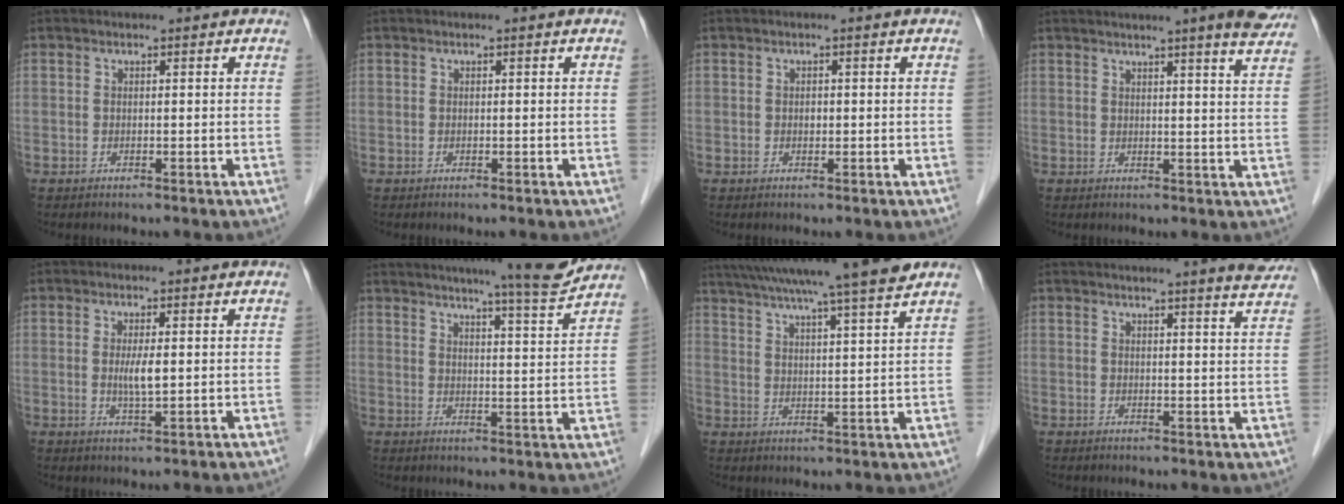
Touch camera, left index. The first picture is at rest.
{"total": 0.0}
{"total": 0.7, "force": [0.0, 0.5, 0.5], "torque": [-0.011, 0.001, 0.000]}
{"total": 10.0, "force": [8.2, -0.2, 5.7], "torque": [-0.067, -0.005, 0.078]}
{"total": 3.1, "force": [0.2, 0.4, 3.0], "torque": [-0.061, -0.005, 0.006]}
{"total": 11.7, "force": [10.7, -0.7, 4.8], "torque": [-0.073, -0.014, 0.137]}
{"total": 19.2, "force": [16.6, -1.2, 9.6], "torque": [-0.170, 0.004, 0.238]}
{"total": 10.0, "force": [9.1, -0.4, 4.0], "torque": [-0.050, -0.016, 0.089]}